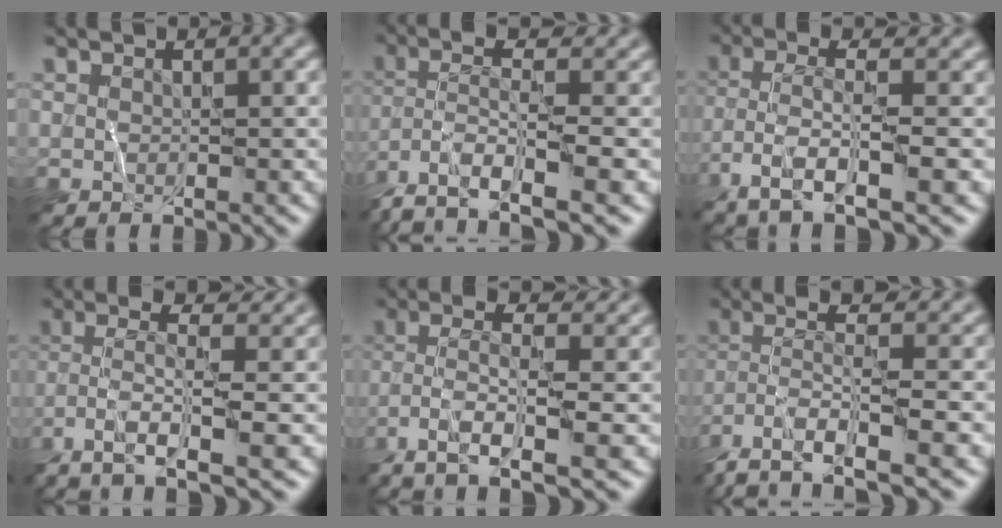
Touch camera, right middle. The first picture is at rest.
{"total": 8.1, "force": [-4.7, 2.0, 6.4], "torque": [-0.126, 0.000, -0.093]}
{"total": 6.8, "force": [-3.2, 1.4, 5.9], "torque": [-0.115, 0.011, -0.062]}
{"total": 6.4, "force": [-2.7, 1.5, 5.6], "torque": [-0.111, 0.013, -0.056]}
{"total": 6.9, "force": [-3.1, 1.9, 5.8], "torque": [-0.119, 0.012, -0.065]}
{"total": 7.6, "force": [-4.3, 1.6, 6.0], "torque": [-0.114, 0.003, -0.087]}